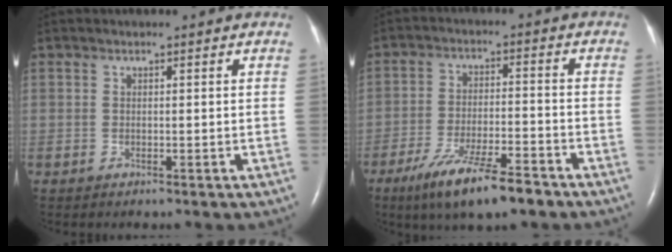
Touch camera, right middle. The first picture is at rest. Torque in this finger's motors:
{"motor_torque": [1.08, -1.06, 0.22, 0.09]}